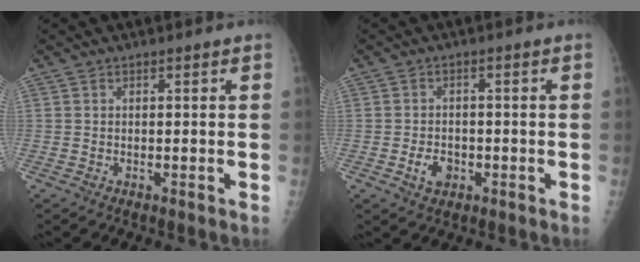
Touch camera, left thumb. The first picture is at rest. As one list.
[{"total": 3.8, "force": [-1.4, 2.8, 2.1], "torque": [-0.026, 0.006, -0.022]}]